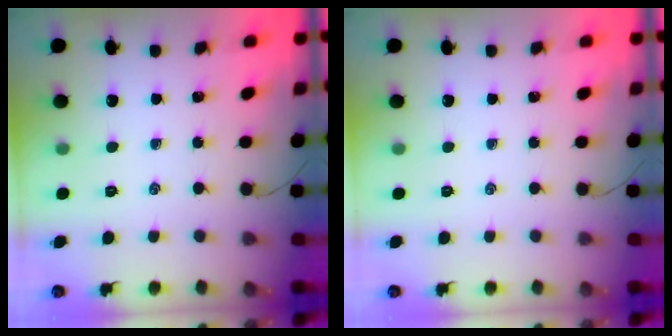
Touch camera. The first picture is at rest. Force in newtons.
{"total": 0.0}